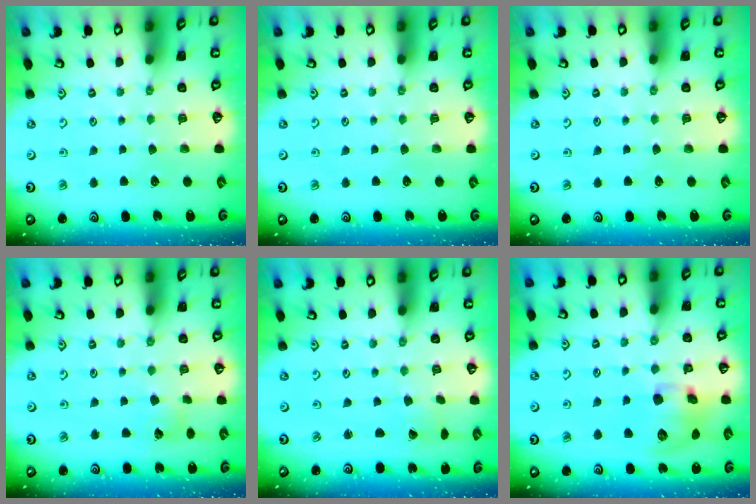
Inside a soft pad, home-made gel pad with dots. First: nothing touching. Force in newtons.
{"total": 0.0}
{"total": 0.0}
{"total": 2.5, "press": 2.5, "slide": 0.3}
{"total": 0.0}
{"total": 11.9, "press": 11.8, "slide": 1.9}